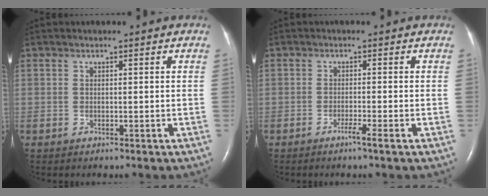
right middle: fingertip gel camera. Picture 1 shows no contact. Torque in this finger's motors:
{"motor_torque": [0.21, -0.21, 0.00, 0.01]}